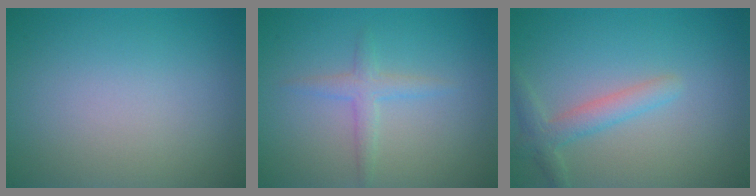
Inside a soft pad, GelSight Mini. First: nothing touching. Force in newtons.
{"total": 1.9, "press": 1.9, "slide": 0.1}
{"total": 2.6, "press": 2.5, "slide": 0.2}